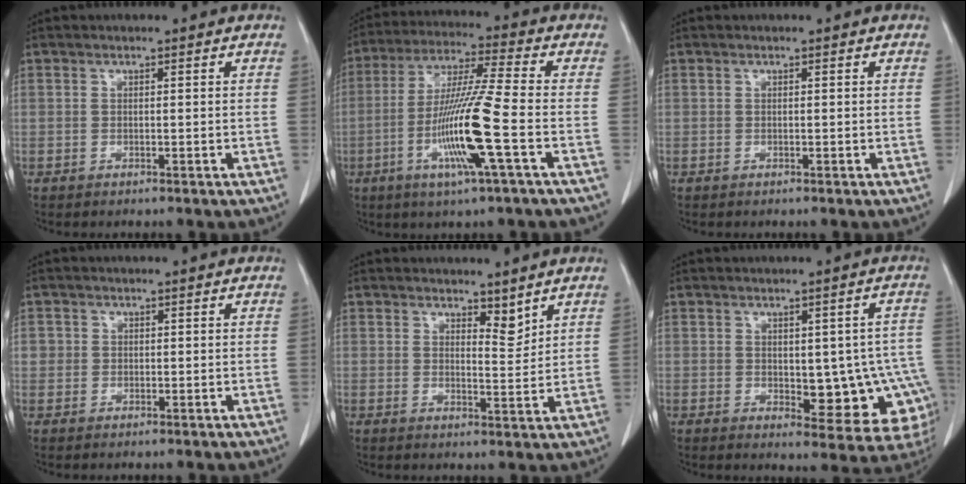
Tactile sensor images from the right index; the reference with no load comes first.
{"total": 13.6, "force": [-4.0, -0.6, 13.0], "torque": [-0.260, -0.013, -0.082]}
{"total": 0.0}
{"total": 1.6, "force": [0.2, 1.5, 0.2], "torque": [0.010, 0.004, 0.001]}
{"total": 3.1, "force": [2.6, 1.0, 1.4], "torque": [-0.021, -0.011, 0.045]}
{"total": 12.0, "force": [-1.5, 5.4, 10.6], "torque": [-0.097, 0.011, -0.004]}